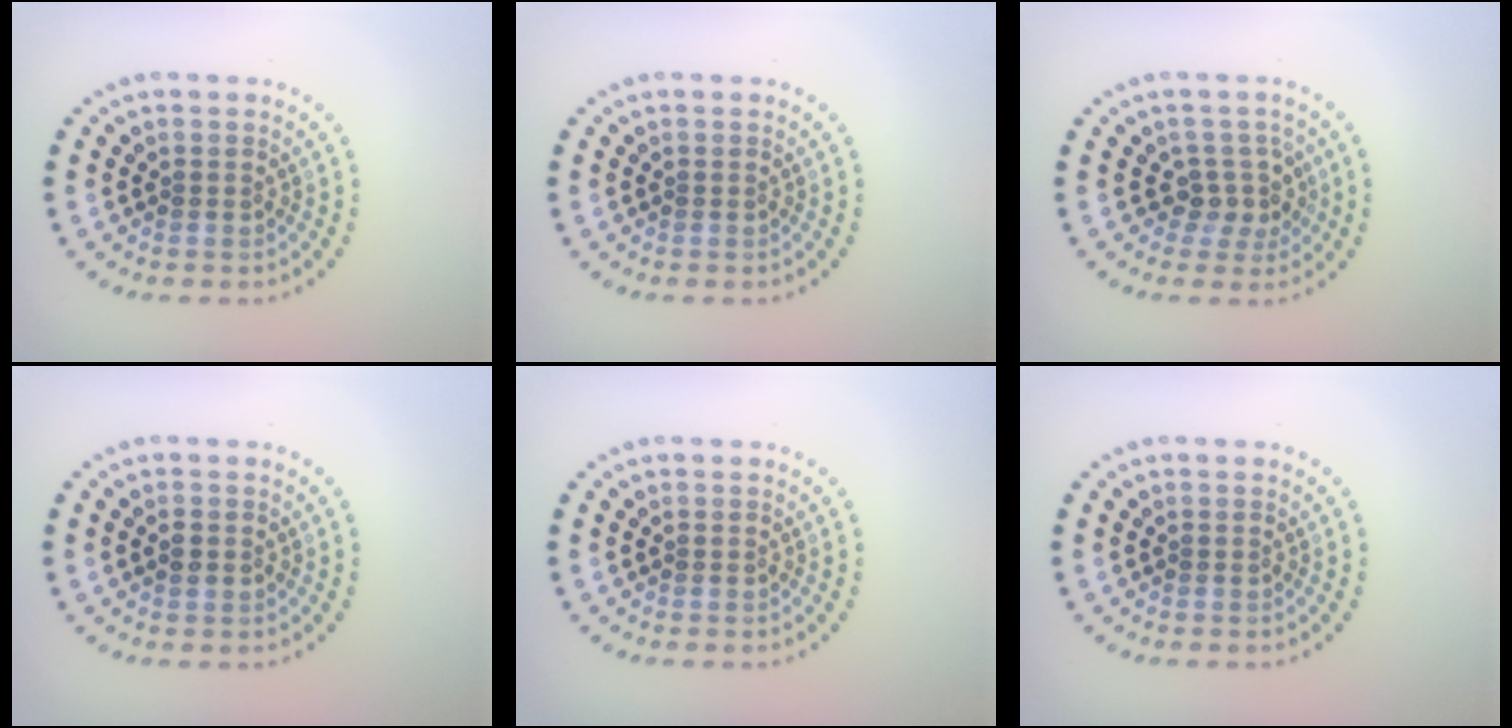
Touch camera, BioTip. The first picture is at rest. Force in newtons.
{"total": 0.0}
{"total": 2.6, "press": 2.0, "slide": 1.6}
{"total": 1.4, "press": 1.4, "slide": 0.2}
{"total": 0.0}
{"total": 0.0}